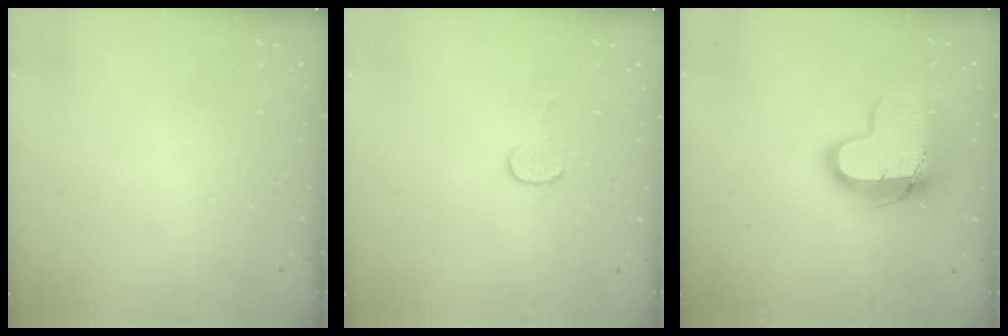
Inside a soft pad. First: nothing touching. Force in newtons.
{"total": 4.5, "press": 4.4, "slide": 0.4}
{"total": 13.7, "press": 13.6, "slide": 1.3}